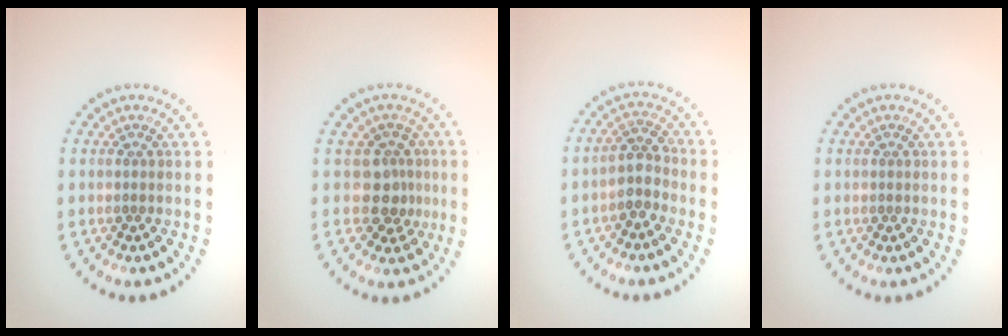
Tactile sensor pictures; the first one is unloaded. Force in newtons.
{"total": 2.5, "press": 2.0, "slide": 1.5}
{"total": 2.3, "press": 2.0, "slide": 1.2}
{"total": 0.0}